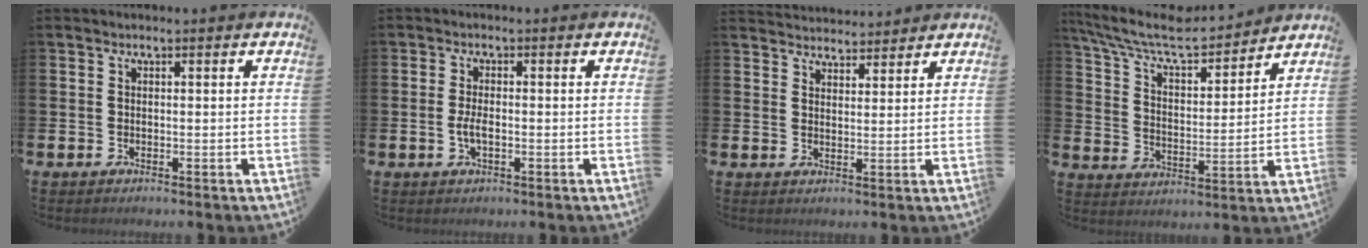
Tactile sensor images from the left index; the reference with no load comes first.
{"total": 2.4, "force": [-0.5, 1.0, 2.1], "torque": [-0.039, 0.001, -0.010]}
{"total": 3.8, "force": [3.7, 0.7, -0.4], "torque": [-0.002, -0.016, 0.068]}
{"total": 9.1, "force": [8.1, 2.1, 3.6], "torque": [-0.112, -0.047, 0.139]}